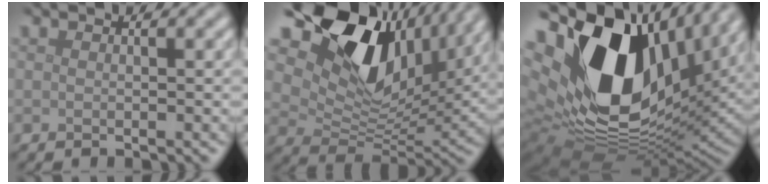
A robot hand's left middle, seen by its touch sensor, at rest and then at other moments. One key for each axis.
{"total": 16.5, "fx": 8.4, "fy": 9.8, "fz": 10.3, "tx": -0.204, "ty": 0.020, "tz": 0.155}
{"total": 19.4, "fx": 6.3, "fy": 12.1, "fz": 13.8, "tx": -0.302, "ty": -0.010, "tz": 0.124}